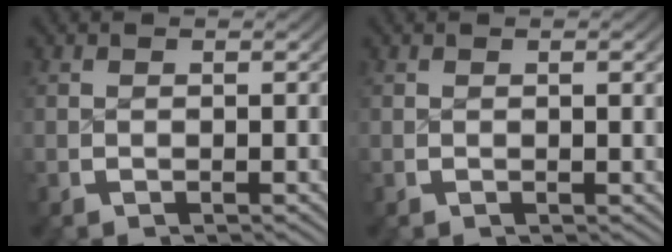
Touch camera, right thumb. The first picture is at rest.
{"total": 0.7, "force": [0.2, 0.0, 0.7], "torque": [-0.008, 0.001, 0.003]}